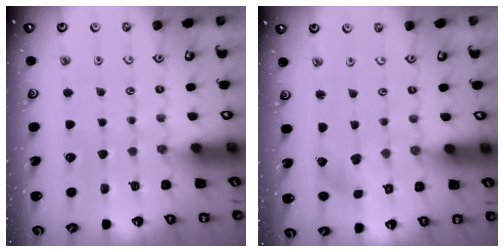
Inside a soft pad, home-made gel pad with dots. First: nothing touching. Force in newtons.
{"total": 1.3, "press": 1.2, "slide": 0.3}